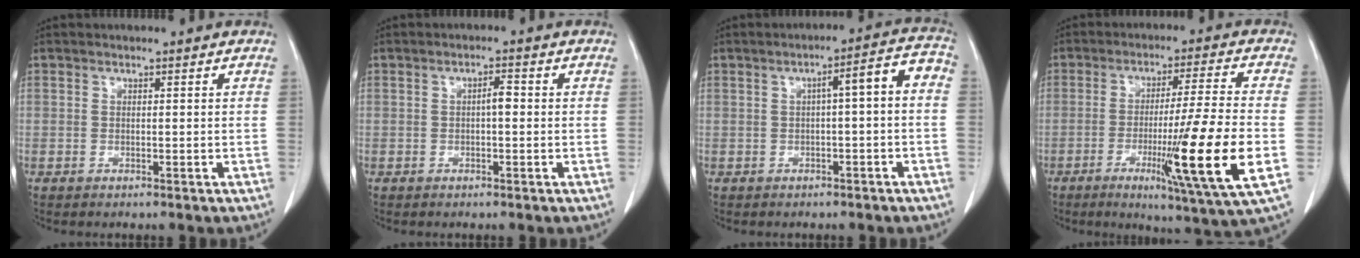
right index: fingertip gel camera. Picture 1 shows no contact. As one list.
[{"total": 1.9, "force": [-0.1, 0.5, 1.8], "torque": [-0.029, 0.005, -0.002]}, {"total": 5.7, "force": [-0.2, 0.9, 5.6], "torque": [-0.074, 0.027, -0.006]}, {"total": 16.5, "force": [-4.2, -1.6, 15.8], "torque": [-0.265, -0.032, -0.072]}]